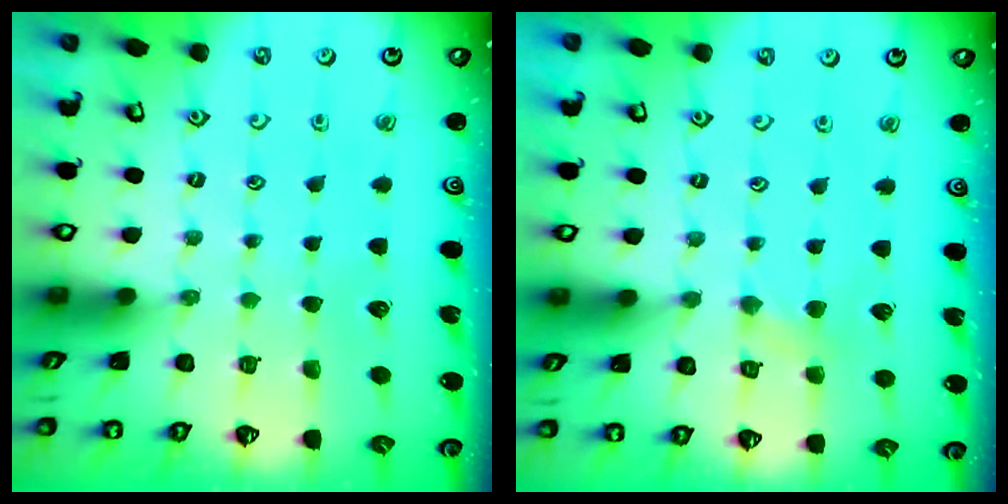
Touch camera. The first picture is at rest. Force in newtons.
{"total": 2.2, "press": 2.2, "slide": 0.4}